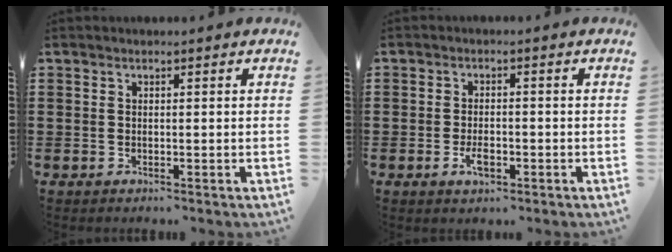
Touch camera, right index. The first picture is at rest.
{"total": 2.9, "force": [-1.1, 1.2, 2.4], "torque": [-0.050, -0.002, -0.021]}